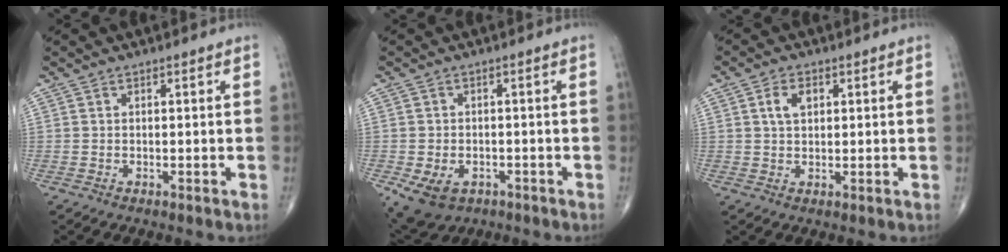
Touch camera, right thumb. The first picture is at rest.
{"total": 7.9, "force": [-3.4, 5.6, 4.4], "torque": [-0.077, 0.010, -0.043]}
{"total": 3.8, "force": [1.2, 2.4, 2.7], "torque": [-0.047, 0.002, 0.021]}